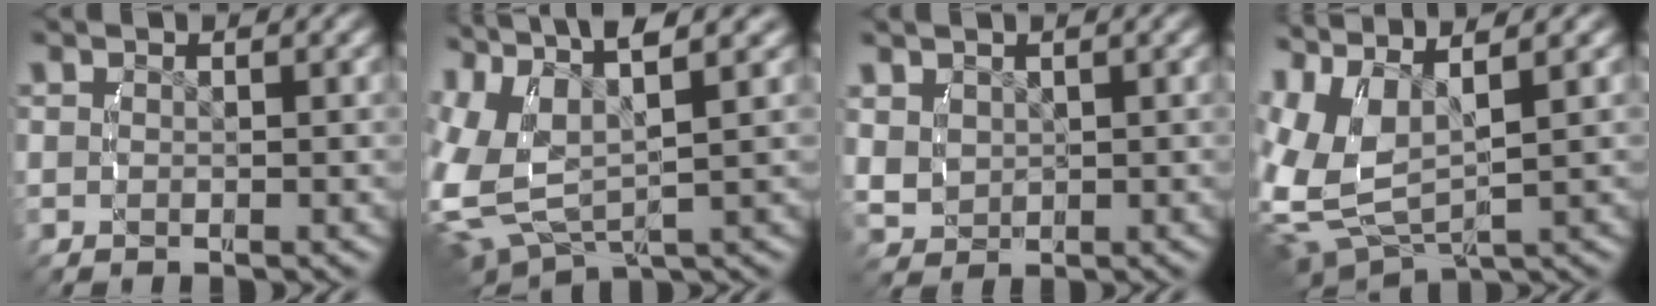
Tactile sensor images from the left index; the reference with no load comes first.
{"total": 11.8, "force": [3.0, 8.6, 7.4], "torque": [-0.187, -0.022, 0.053]}
{"total": 2.8, "force": [0.9, 2.4, 1.2], "torque": [-0.037, -0.012, 0.032]}
{"total": 10.8, "force": [2.0, 8.3, 6.6], "torque": [-0.194, -0.035, 0.041]}